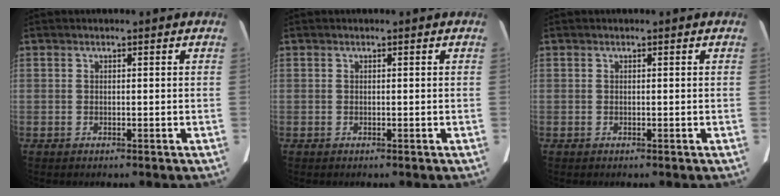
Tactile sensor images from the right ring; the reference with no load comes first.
{"total": 0.0}
{"total": 0.0}